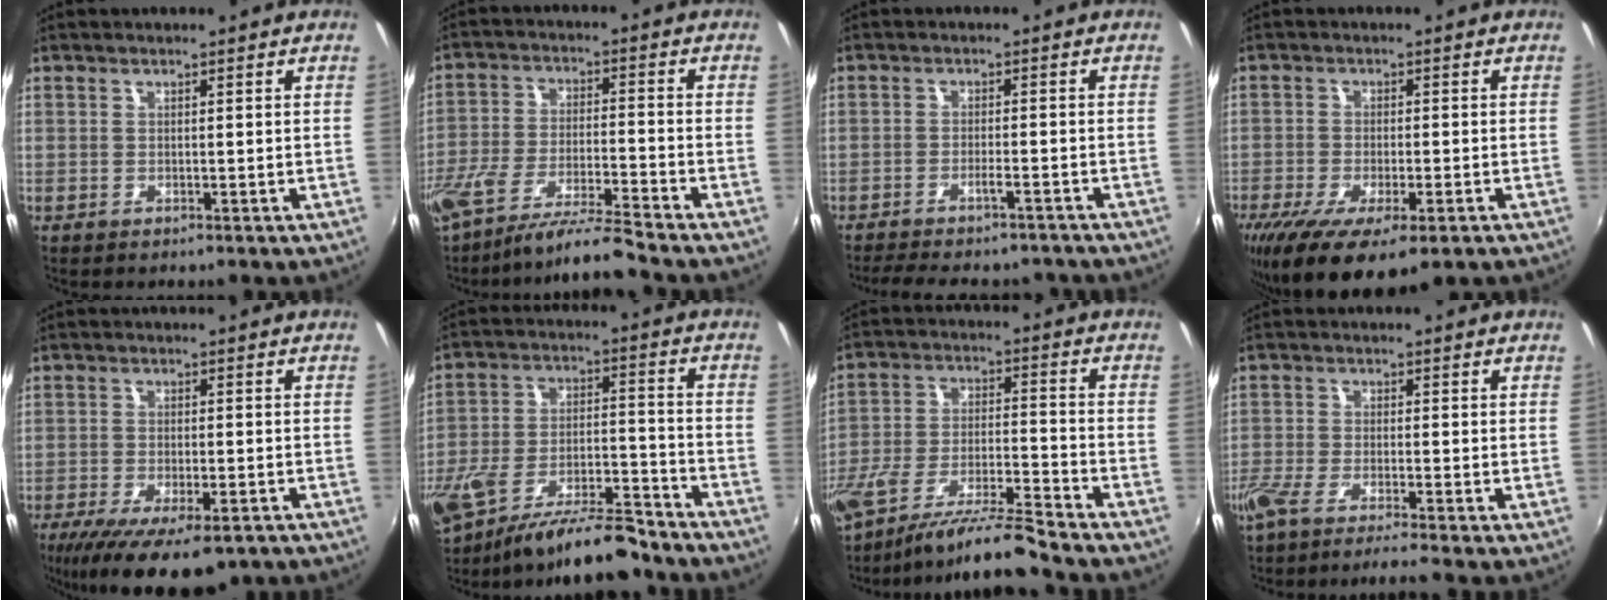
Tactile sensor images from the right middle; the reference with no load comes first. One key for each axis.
{"total": 11.8, "fx": -10.2, "fy": -0.7, "fz": 6.0, "tx": -0.119, "ty": -0.020, "tz": -0.183}
{"total": 12.3, "fx": -11.0, "fy": 2.6, "fz": 4.9, "tx": -0.106, "ty": -0.006, "tz": -0.146}
{"total": 14.1, "fx": -8.6, "fy": 4.2, "fz": 10.4, "tx": -0.211, "ty": -0.058, "tz": -0.135}
{"total": 14.5, "fx": -9.8, "fy": 4.9, "fz": 9.5, "tx": -0.190, "ty": -0.051, "tz": -0.150}
{"total": 18.4, "fx": -14.0, "fy": 5.2, "fz": 10.8, "tx": -0.216, "ty": -0.033, "tz": -0.222}
{"total": 14.1, "fx": -12.0, "fy": 0.1, "fz": 7.4, "tx": -0.149, "ty": -0.023, "tz": -0.215}
{"total": 6.7, "fx": -5.7, "fy": -0.5, "fz": 3.5, "tx": -0.083, "ty": -0.024, "tz": -0.105}